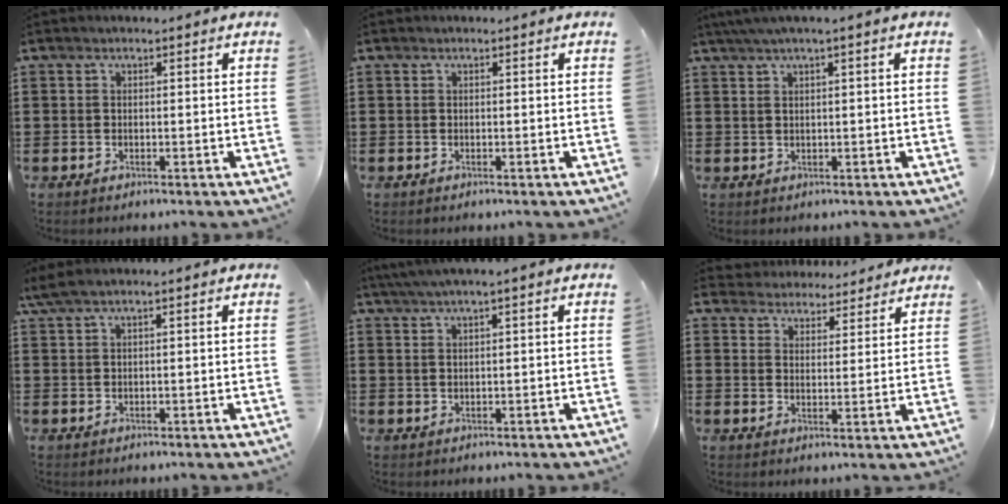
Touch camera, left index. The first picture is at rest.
{"total": 0.0}
{"total": 2.1, "force": [0.7, -0.1, 2.0], "torque": [-0.036, -0.002, 0.013]}
{"total": 1.6, "force": [0.6, -0.1, 1.5], "torque": [-0.030, -0.003, 0.011]}
{"total": 2.1, "force": [0.9, -0.2, 1.9], "torque": [-0.035, -0.001, 0.017]}
{"total": 3.9, "force": [3.8, 0.7, -0.3], "torque": [-0.013, -0.018, 0.069]}